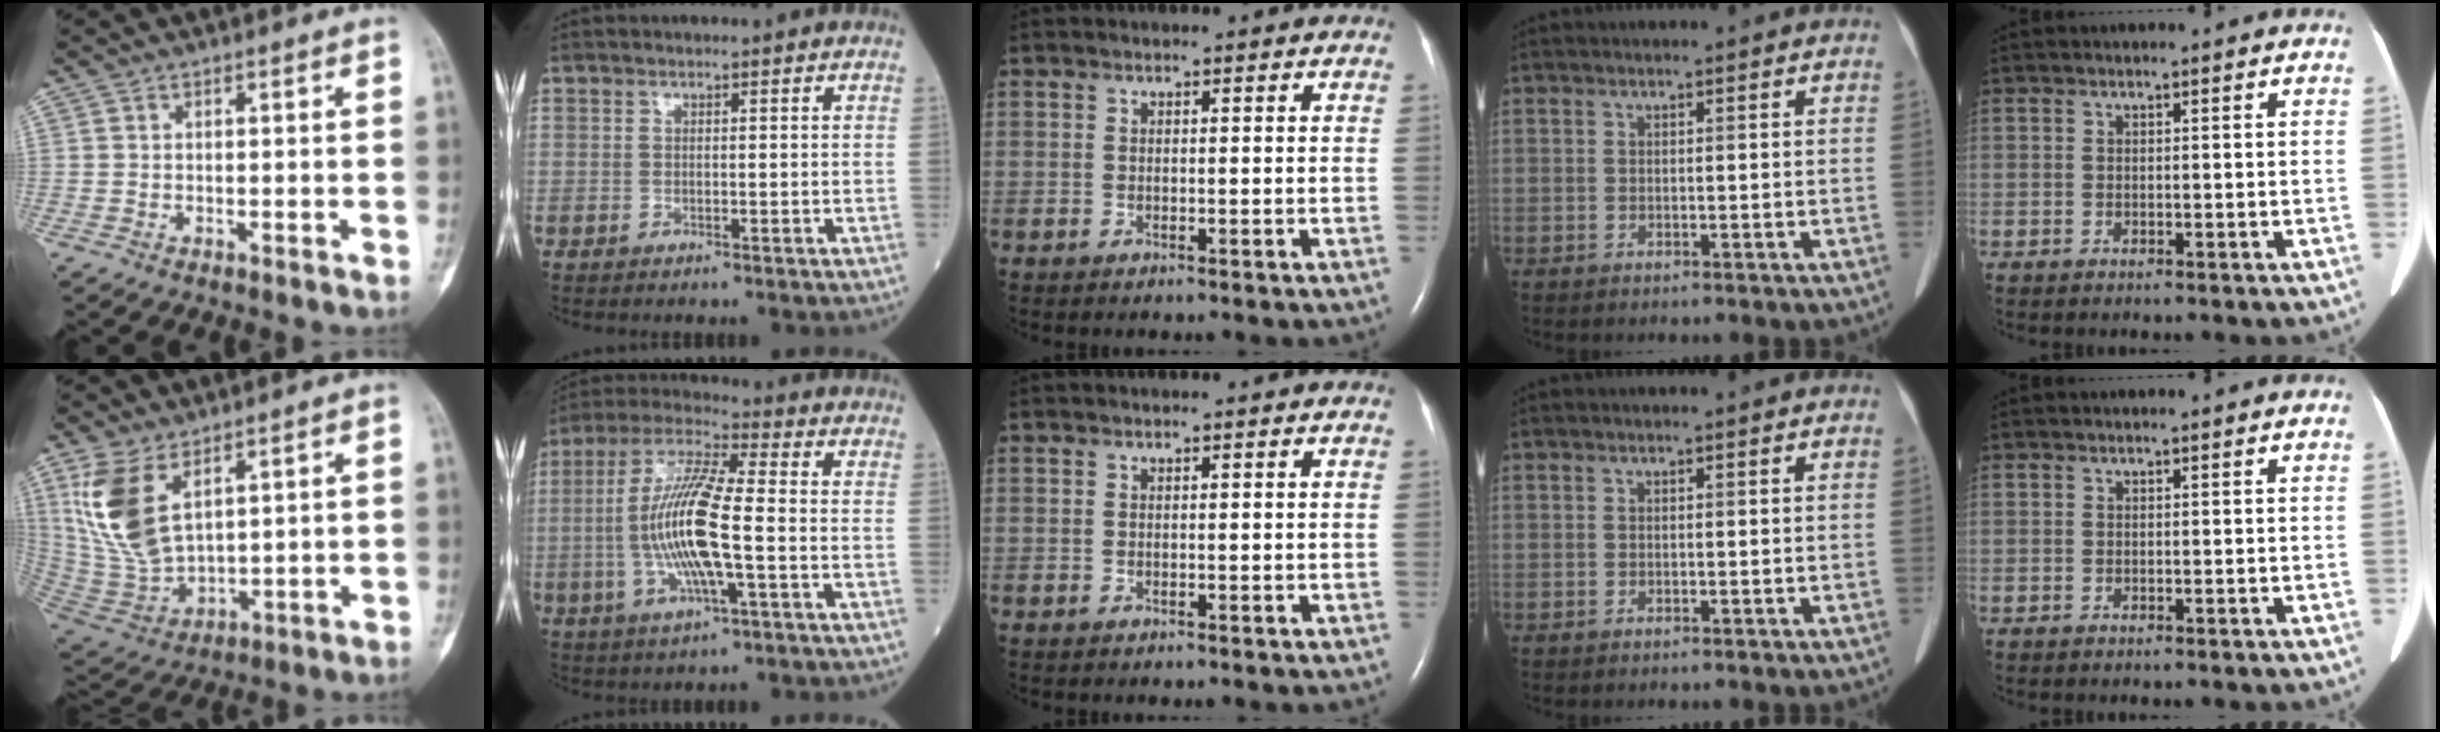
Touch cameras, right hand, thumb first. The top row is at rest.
{"thumb": {"total": 13.5, "force": [5.9, 7.0, 9.9], "torque": [-0.207, -0.024, 0.138]}, "index": {"total": 13.8, "force": [-2.1, 1.6, 13.6], "torque": [-0.277, 0.000, -0.042]}}